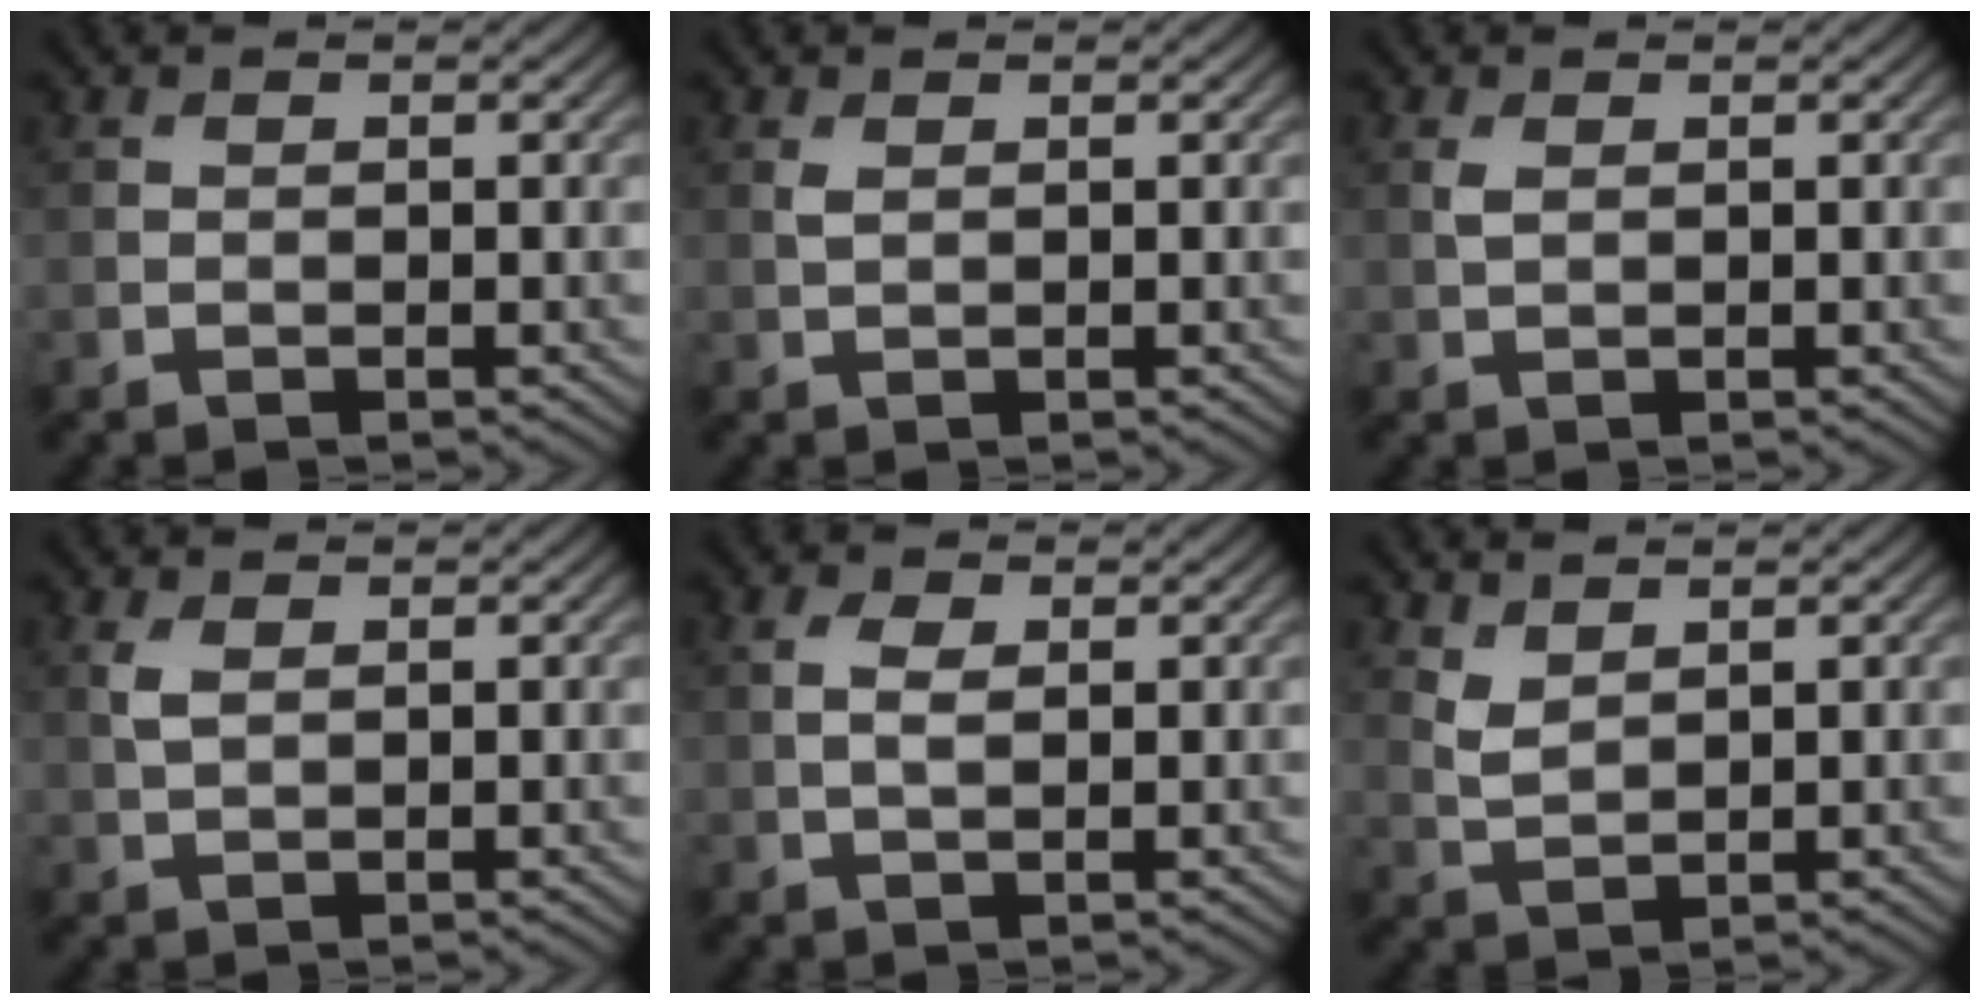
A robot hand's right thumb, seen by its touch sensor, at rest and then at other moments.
{"total": 0.8, "force": [0.4, 0.4, 0.6], "torque": [-0.020, -0.001, 0.010]}
{"total": 1.1, "force": [0.4, 0.6, 0.9], "torque": [-0.026, 0.001, 0.010]}
{"total": 1.8, "force": [0.7, 0.9, 1.4], "torque": [-0.041, 0.001, 0.016]}
{"total": 2.3, "force": [0.5, 1.2, 1.9], "torque": [-0.043, -0.002, 0.009]}
{"total": 2.5, "force": [1.8, 1.0, 1.3], "torque": [-0.038, -0.003, 0.045]}